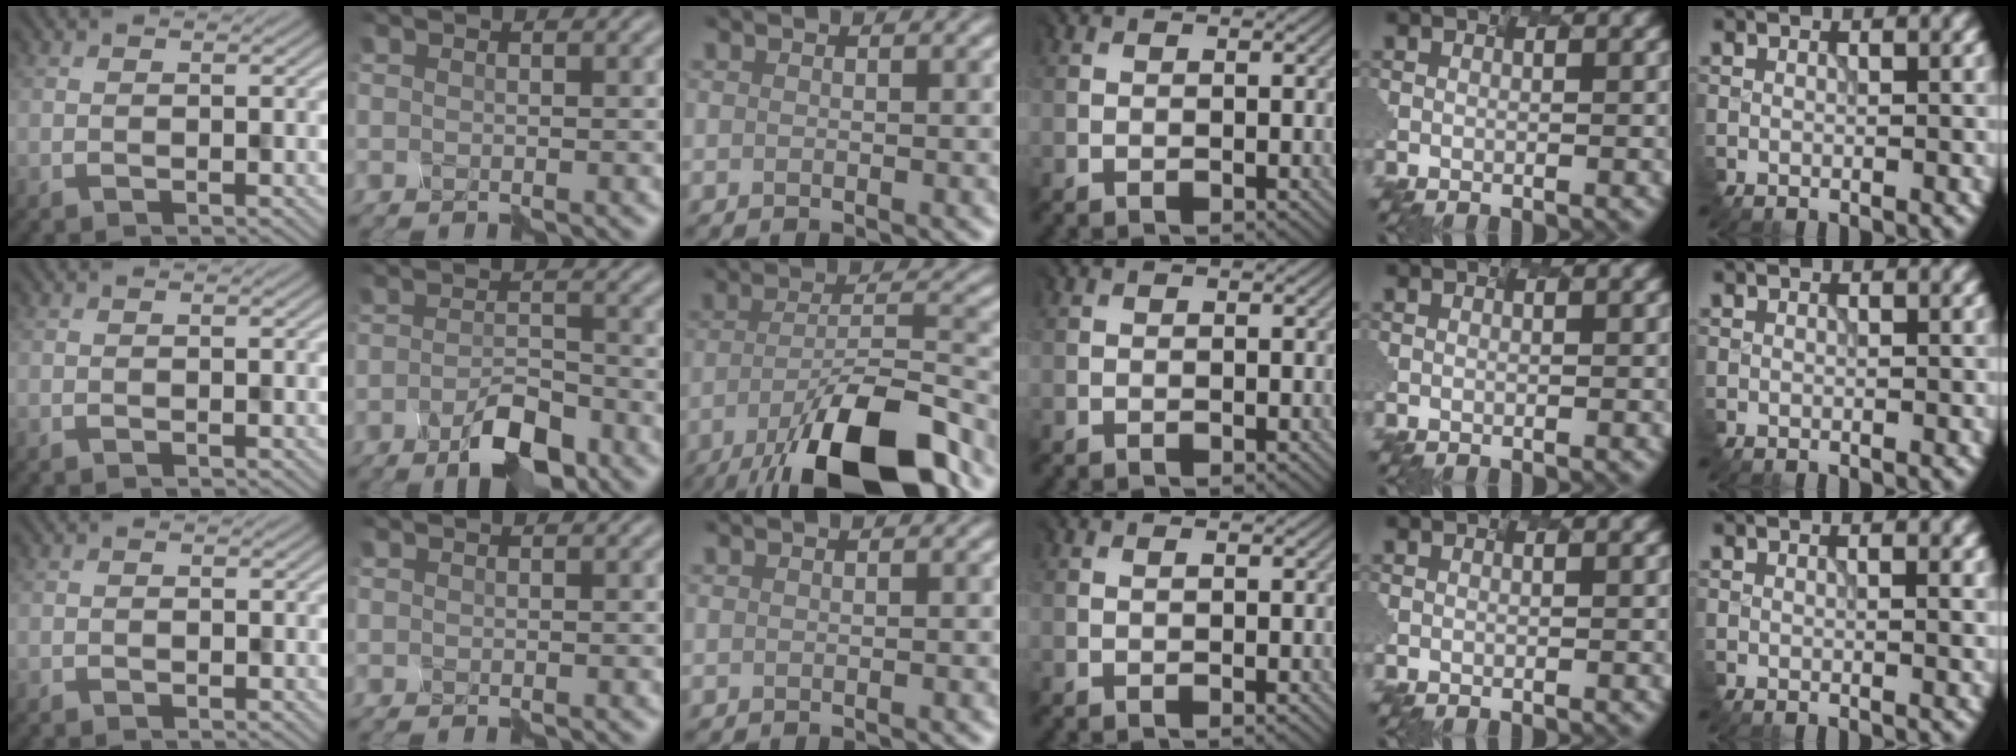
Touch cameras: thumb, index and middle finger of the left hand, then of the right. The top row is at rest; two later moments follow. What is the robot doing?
{"motion": "disassemble", "object": "markers"}